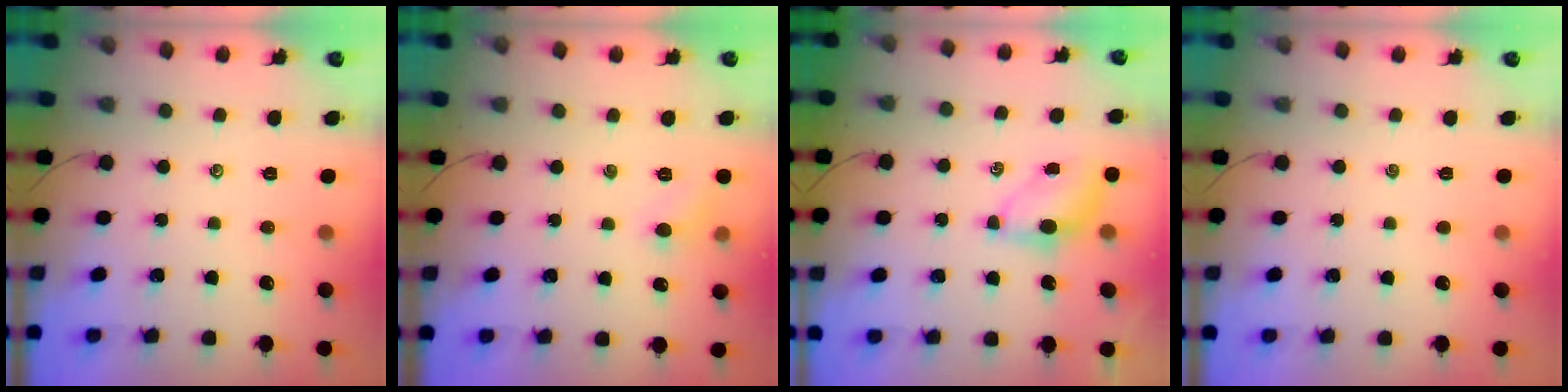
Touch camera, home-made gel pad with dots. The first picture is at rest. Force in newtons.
{"total": 5.2, "press": 4.9, "slide": 1.6}
{"total": 5.1, "press": 5.0, "slide": 1.2}
{"total": 0.0}